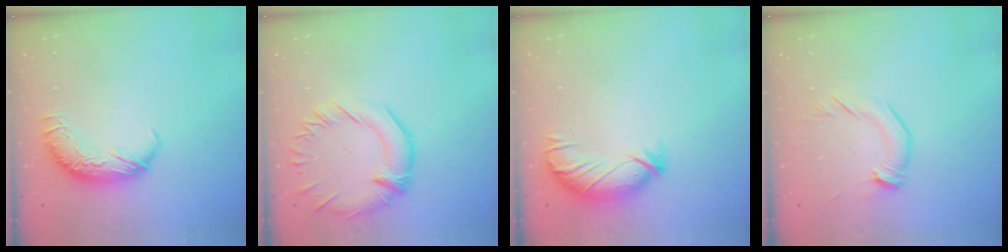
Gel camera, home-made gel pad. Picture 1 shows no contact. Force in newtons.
{"total": 2.6, "press": 2.1, "slide": 1.5}
{"total": 3.7, "press": 3.1, "slide": 2.0}
{"total": 2.6, "press": 2.6, "slide": 0.4}